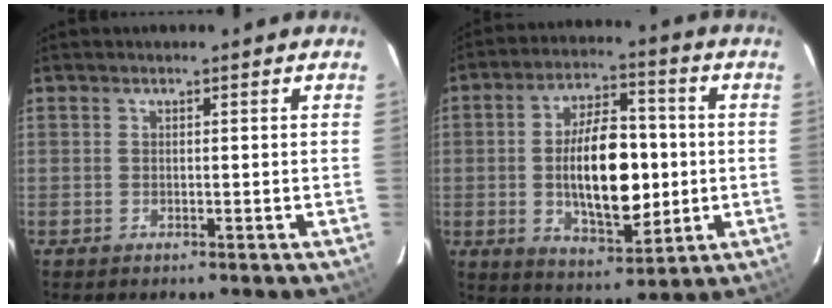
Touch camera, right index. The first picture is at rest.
{"total": 16.0, "force": [-0.9, 7.5, 14.1], "torque": [-0.243, 0.007, -0.003]}